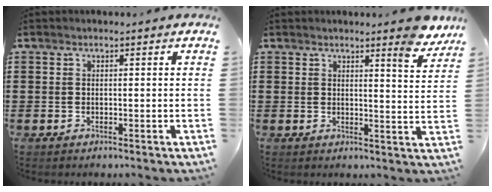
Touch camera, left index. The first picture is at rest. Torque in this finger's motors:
{"motor_torque": [0.12, -0.12, 0.07, 0.02]}